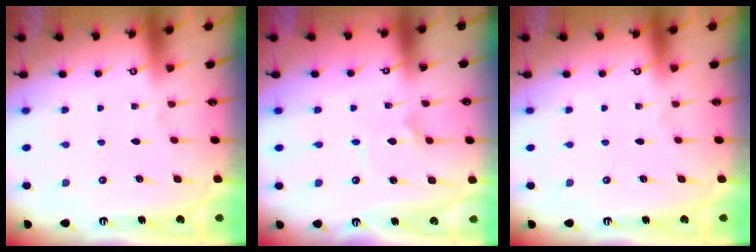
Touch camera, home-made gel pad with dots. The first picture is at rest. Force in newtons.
{"total": 1.8, "press": 1.8, "slide": 0.1}
{"total": 0.0}